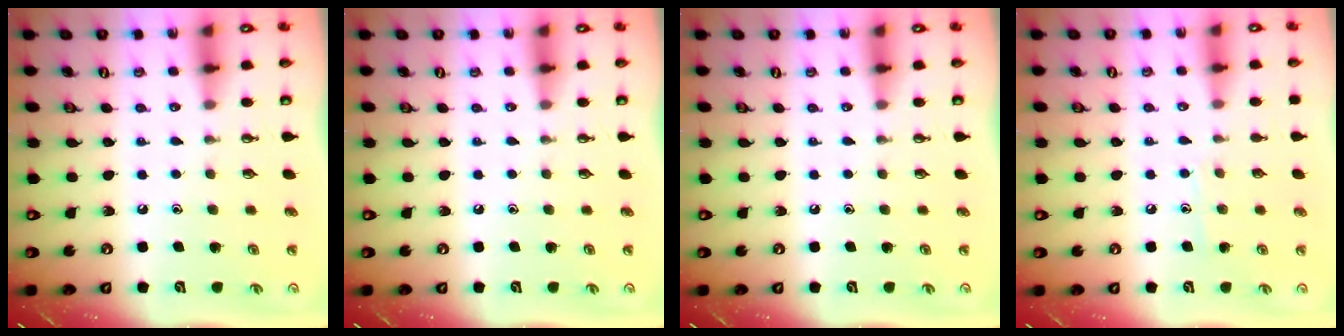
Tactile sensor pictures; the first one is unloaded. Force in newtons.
{"total": 0.0}
{"total": 0.0}
{"total": 6.2, "press": 6.2, "slide": 0.7}